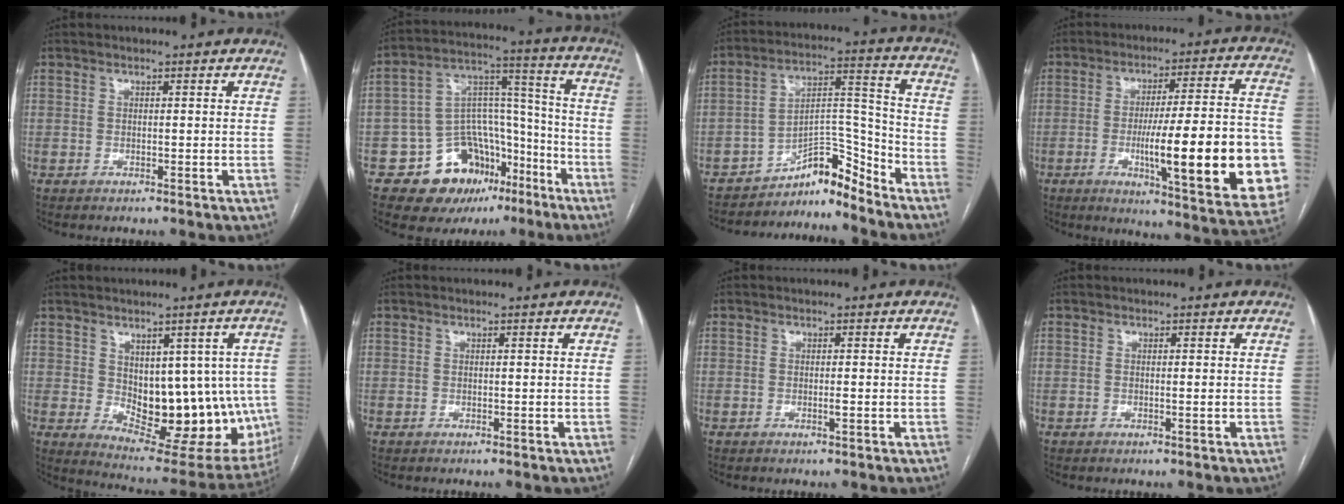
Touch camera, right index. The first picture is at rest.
{"total": 15.0, "force": [-8.8, 10.2, 6.7], "torque": [-0.088, 0.066, -0.128]}
{"total": 7.5, "force": [-7.3, 1.2, 1.1], "torque": [-0.010, 0.062, -0.122]}
{"total": 23.6, "force": [-5.2, 2.9, 22.8], "torque": [-0.260, 0.002, -0.061]}
{"total": 16.0, "force": [-0.6, 8.5, 13.6], "torque": [-0.157, -0.002, 0.017]}
{"total": 0.0}
{"total": 0.7, "force": [-0.2, 0.0, 0.7], "torque": [-0.015, -0.002, -0.003]}
{"total": 0.7, "force": [-0.1, -0.1, 0.7], "torque": [-0.013, -0.002, -0.001]}